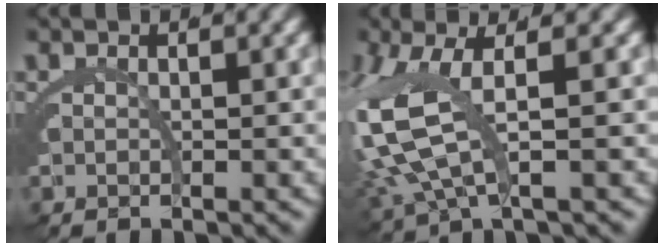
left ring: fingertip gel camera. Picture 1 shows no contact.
{"total": 5.8, "force": [1.7, 2.2, 5.1], "torque": [-0.135, -0.007, 0.042]}